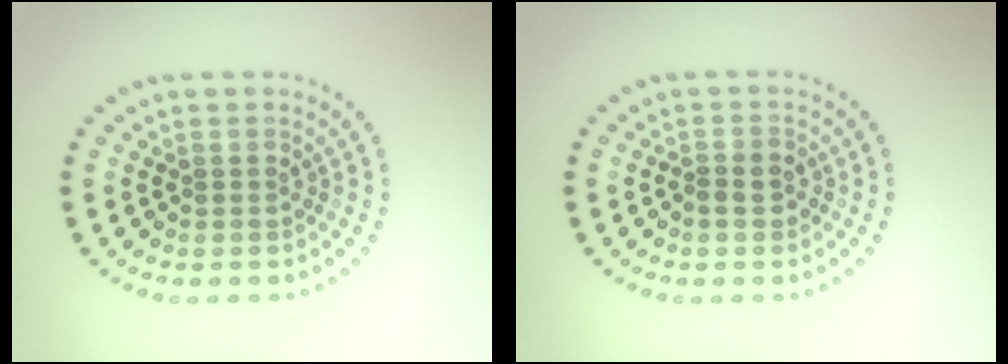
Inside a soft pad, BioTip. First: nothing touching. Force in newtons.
{"total": 1.5, "press": 1.5, "slide": 0.4}